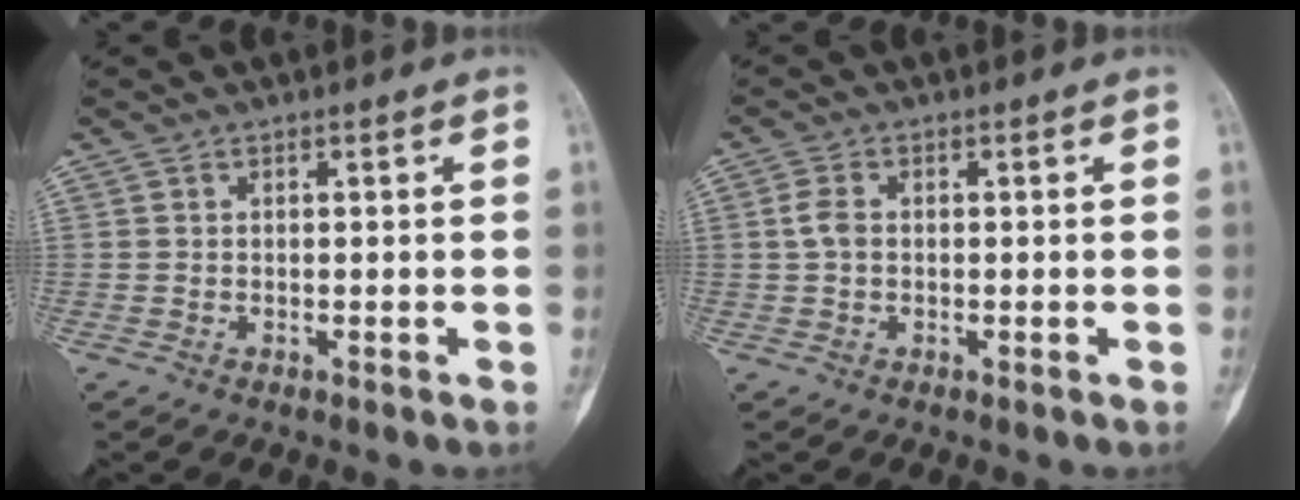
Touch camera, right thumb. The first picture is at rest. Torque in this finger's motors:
{"motor_torque": [0.25, 0.12, 0.30, -0.30, 0.16]}